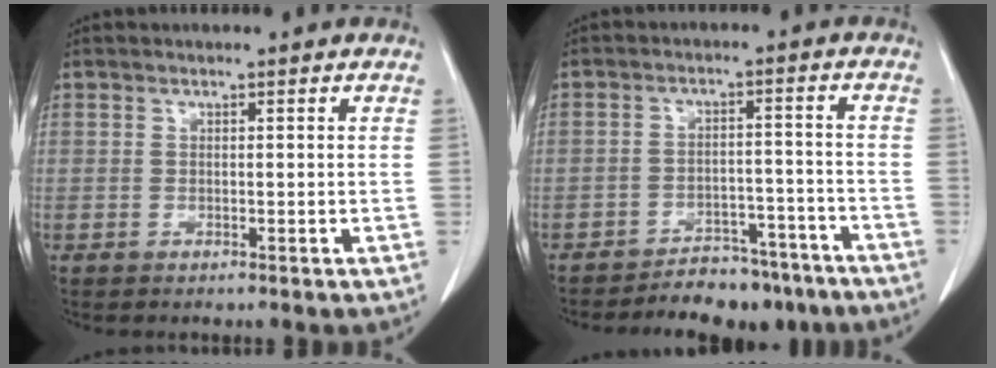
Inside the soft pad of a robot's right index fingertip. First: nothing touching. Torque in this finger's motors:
{"motor_torque": [-0.19, 0.03, -0.05, -0.03]}